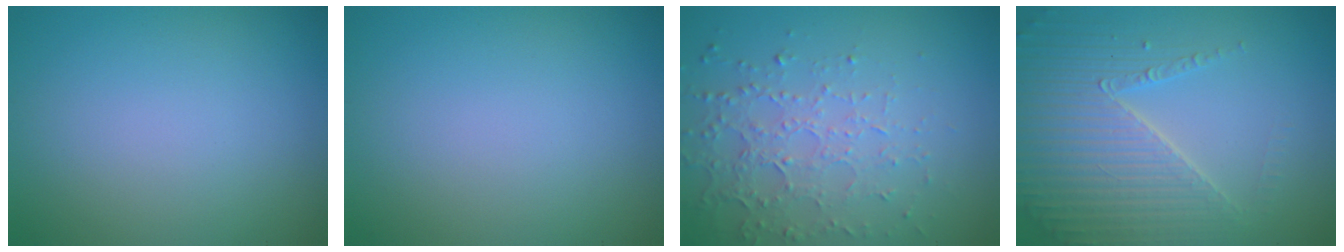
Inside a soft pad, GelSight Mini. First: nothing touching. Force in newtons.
{"total": 0.0}
{"total": 4.5, "press": 3.2, "slide": 3.1}
{"total": 4.7, "press": 4.5, "slide": 1.2}